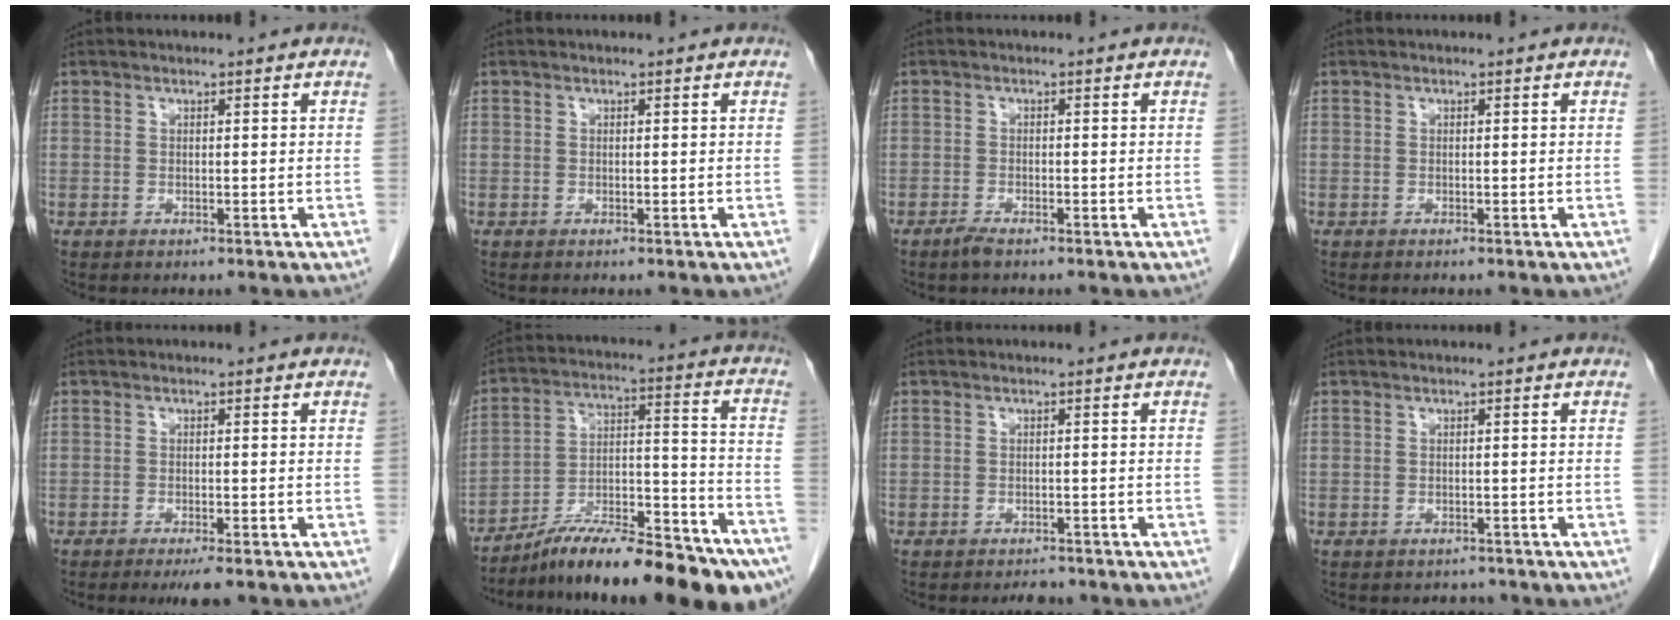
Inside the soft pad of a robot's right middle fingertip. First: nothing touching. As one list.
[{"total": 0.0}, {"total": 1.7, "force": [-1.3, 0.2, 1.0], "torque": [-0.026, -0.003, -0.026]}, {"total": 0.0}, {"total": 3.6, "force": [-2.6, 0.4, 2.4], "torque": [-0.027, -0.006, -0.036]}, {"total": 22.6, "force": [-18.1, 3.9, 12.9], "torque": [-0.139, 0.029, -0.287]}, {"total": 2.4, "force": [-2.2, 0.9, 0.5], "torque": [-0.013, -0.003, -0.031]}, {"total": 2.4, "force": [-2.1, 1.1, -0.1], "torque": [-0.002, 0.000, -0.031]}]